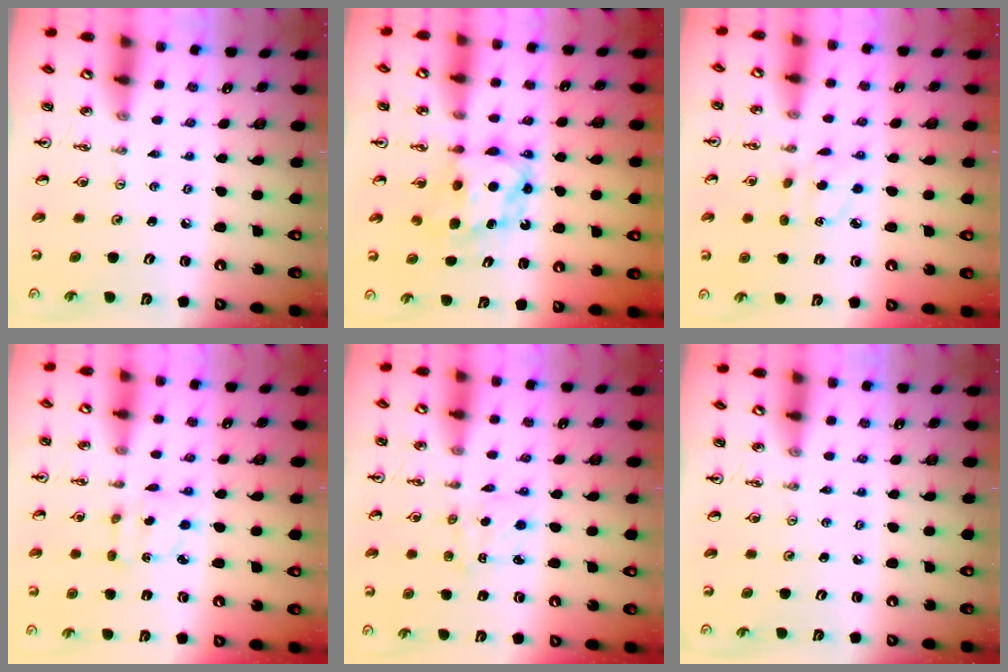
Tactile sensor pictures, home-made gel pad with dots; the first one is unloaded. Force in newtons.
{"total": 6.6, "press": 6.6, "slide": 0.3}
{"total": 3.9, "press": 3.9, "slide": 0.6}
{"total": 2.3, "press": 2.3, "slide": 0.2}
{"total": 2.4, "press": 2.4, "slide": 0.3}
{"total": 0.0}